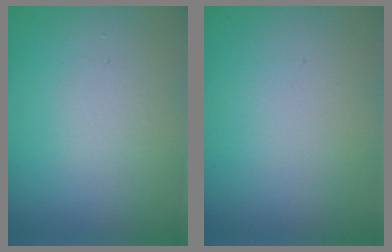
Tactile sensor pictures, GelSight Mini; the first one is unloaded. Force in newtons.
{"total": 0.0}